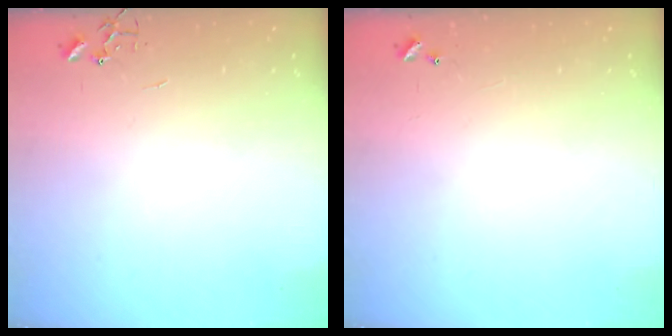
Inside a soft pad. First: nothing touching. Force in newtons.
{"total": 4.1, "press": 4.1, "slide": 0.5}